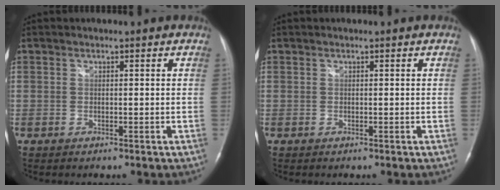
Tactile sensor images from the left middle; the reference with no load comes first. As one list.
[{"total": 0.0}]